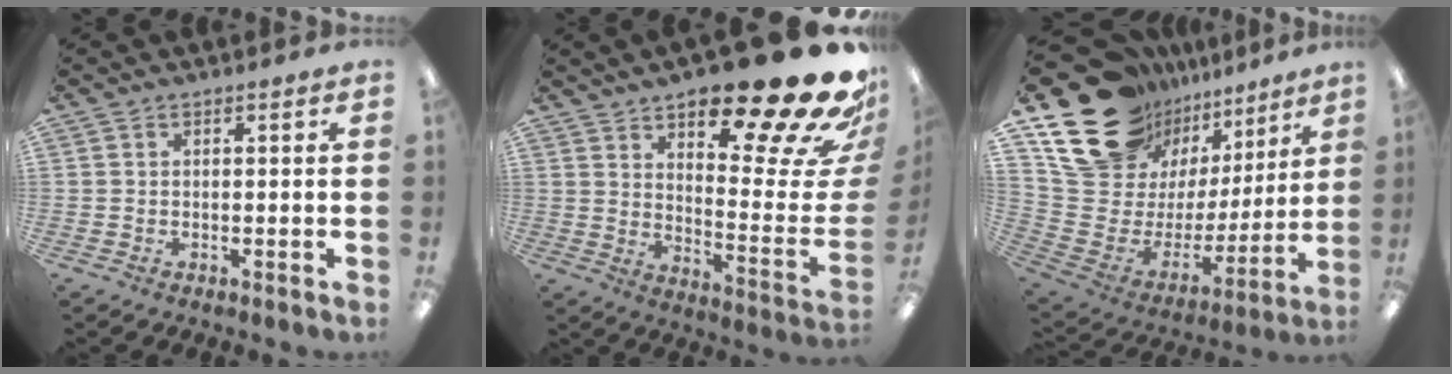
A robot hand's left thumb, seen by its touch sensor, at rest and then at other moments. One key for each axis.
{"total": 25.4, "fx": 17.8, "fy": 6.3, "fz": 17.1, "tx": -0.215, "ty": -0.133, "tz": 0.276}
{"total": 22.3, "fx": 15.0, "fy": 13.9, "fz": 8.9, "tx": -0.154, "ty": -0.104, "tz": 0.298}